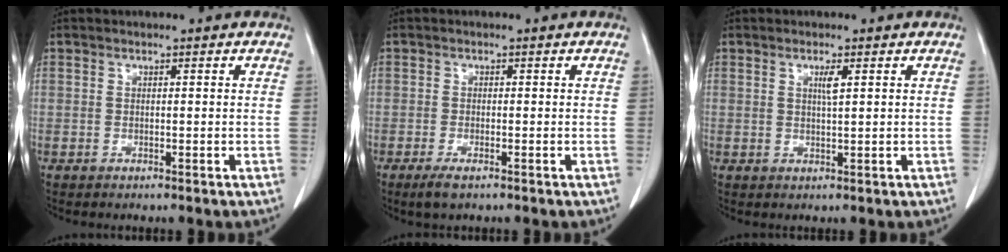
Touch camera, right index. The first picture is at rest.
{"total": 2.4, "force": [-1.5, 0.6, 1.7], "torque": [-0.037, -0.005, -0.027]}
{"total": 1.7, "force": [0.7, 0.0, 1.6], "torque": [-0.031, -0.003, 0.012]}